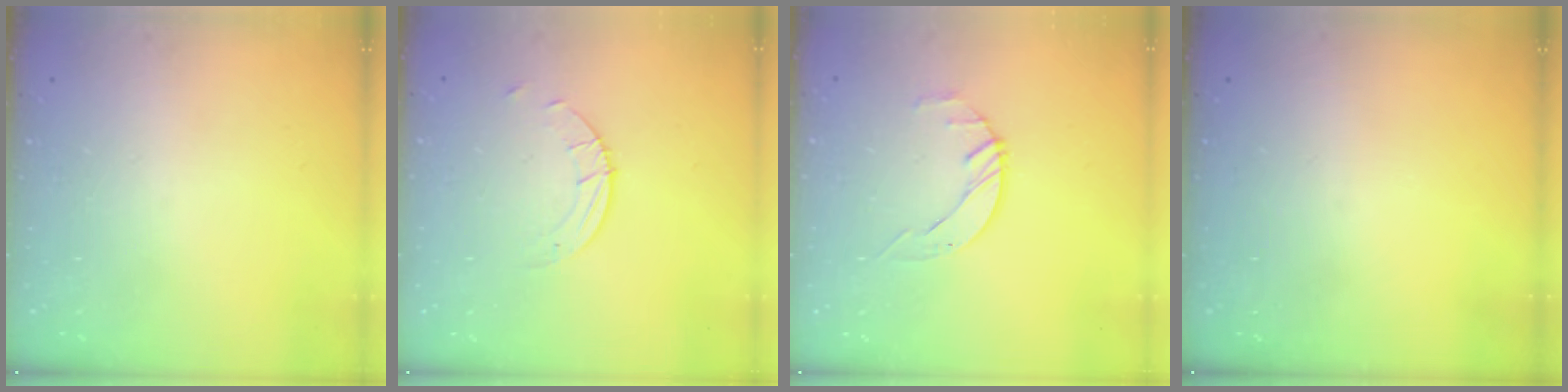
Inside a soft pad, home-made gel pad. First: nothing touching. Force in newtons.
{"total": 2.7, "press": 2.7, "slide": 0.3}
{"total": 2.1, "press": 2.0, "slide": 0.3}
{"total": 0.0}